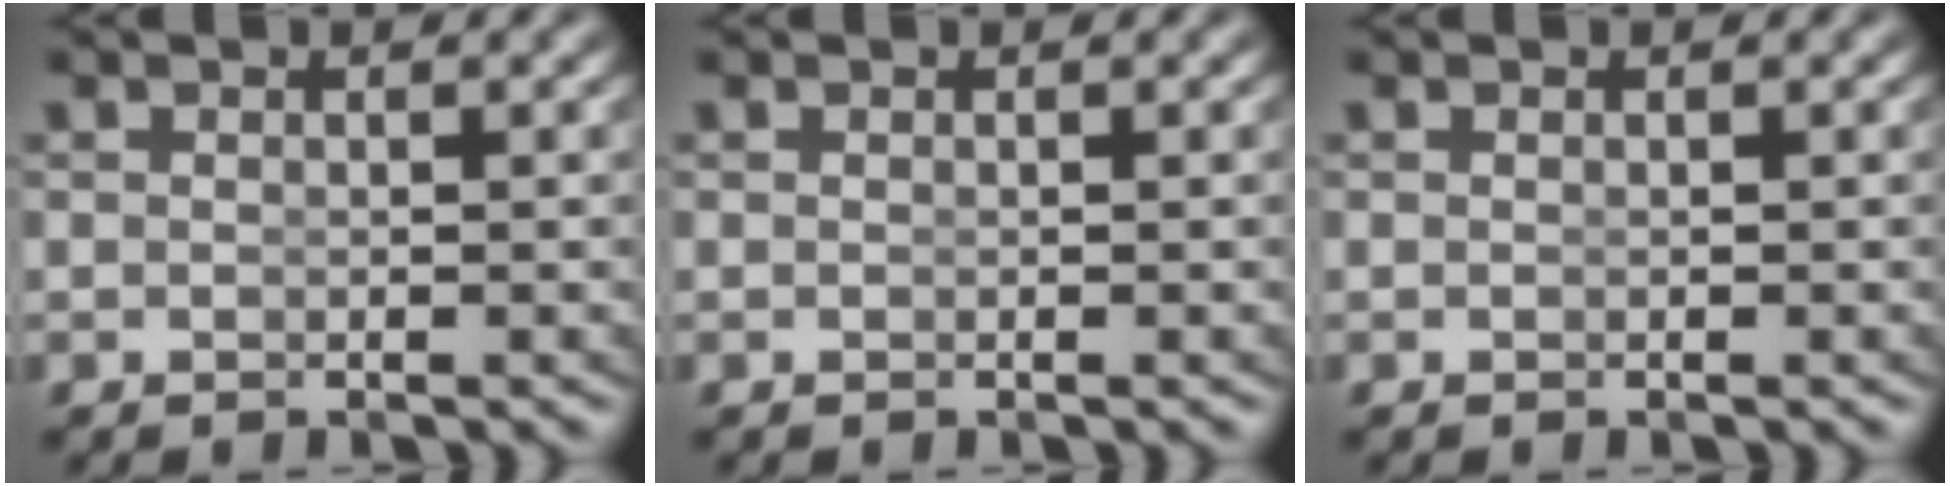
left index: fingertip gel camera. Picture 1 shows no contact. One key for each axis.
{"total": 0.0}
{"total": 0.0}